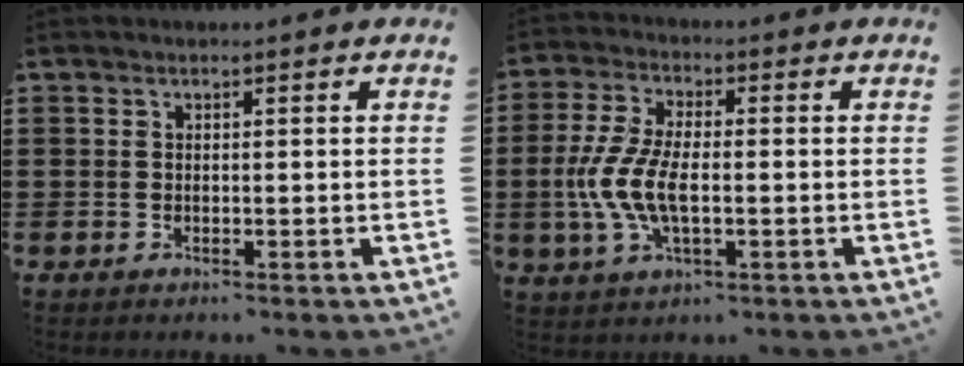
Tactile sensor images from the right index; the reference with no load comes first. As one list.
[{"total": 8.1, "force": [-1.3, 3.5, 7.2], "torque": [-0.174, -0.009, -0.033]}]